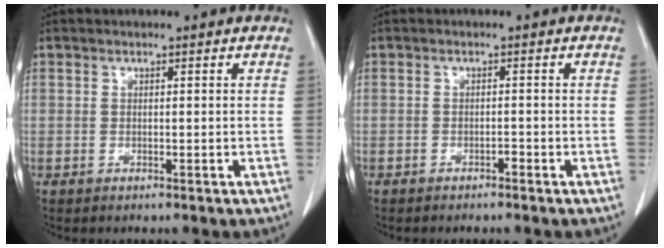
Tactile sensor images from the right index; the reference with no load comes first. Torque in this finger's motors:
{"motor_torque": [0.04, 0.02, -0.02, -0.01]}